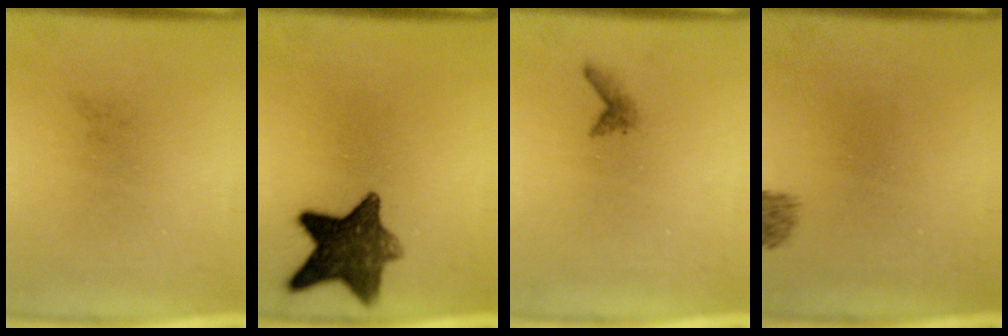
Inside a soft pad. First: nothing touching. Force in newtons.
{"total": 10.8}
{"total": 0.9}
{"total": 1.8}